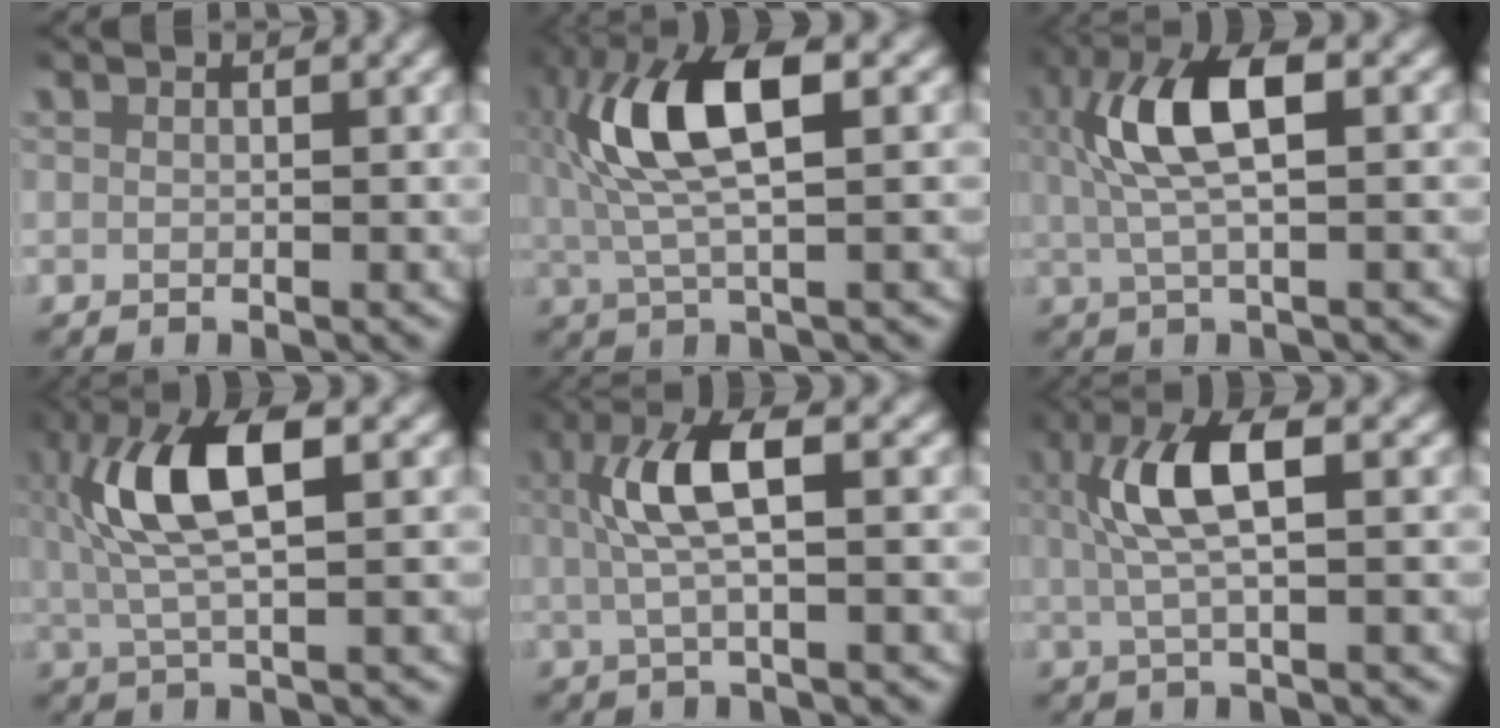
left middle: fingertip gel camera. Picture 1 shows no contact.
{"total": 9.5, "force": [1.8, 3.7, 8.6], "torque": [-0.181, 0.011, 0.028]}
{"total": 6.7, "force": [1.0, 2.2, 6.2], "torque": [-0.126, 0.015, 0.012]}
{"total": 7.6, "force": [1.4, 2.6, 7.0], "torque": [-0.147, 0.014, 0.019]}
{"total": 5.0, "force": [0.3, 1.3, 4.8], "torque": [-0.101, 0.015, 0.000]}
{"total": 5.5, "force": [0.7, 1.5, 5.2], "torque": [-0.108, 0.014, 0.006]}